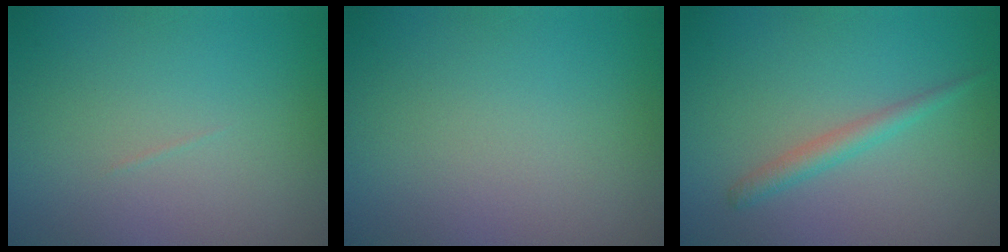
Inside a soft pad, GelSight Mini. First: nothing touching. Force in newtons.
{"total": 0.0}
{"total": 1.7, "press": 1.7, "slide": 0.1}